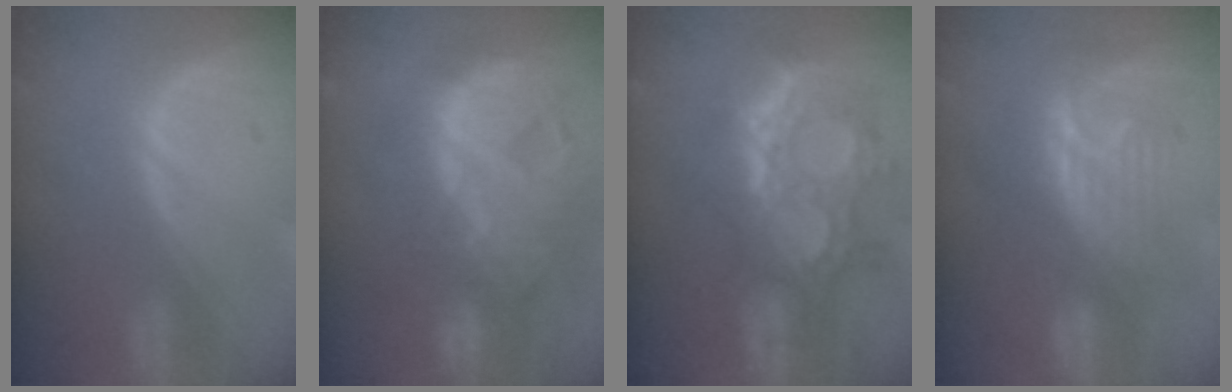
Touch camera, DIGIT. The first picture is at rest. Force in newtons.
{"total": 13.7, "press": 11.7, "slide": 7.2}
{"total": 11.9, "press": 10.7, "slide": 5.3}
{"total": 8.6, "press": 7.5, "slide": 4.3}